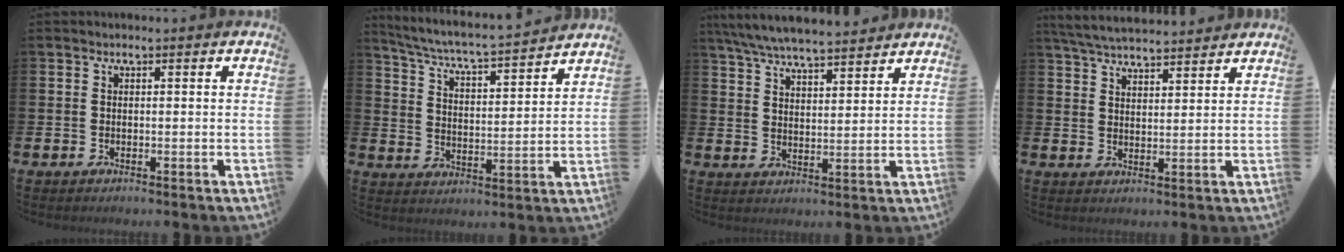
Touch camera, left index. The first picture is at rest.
{"total": 5.5, "force": [5.2, -0.1, 1.6], "torque": [-0.061, -0.047, 0.085]}
{"total": 6.6, "force": [6.4, 0.6, 1.5], "torque": [-0.058, -0.030, 0.117]}
{"total": 5.2, "force": [5.1, 0.5, 0.9], "torque": [-0.040, -0.023, 0.093]}